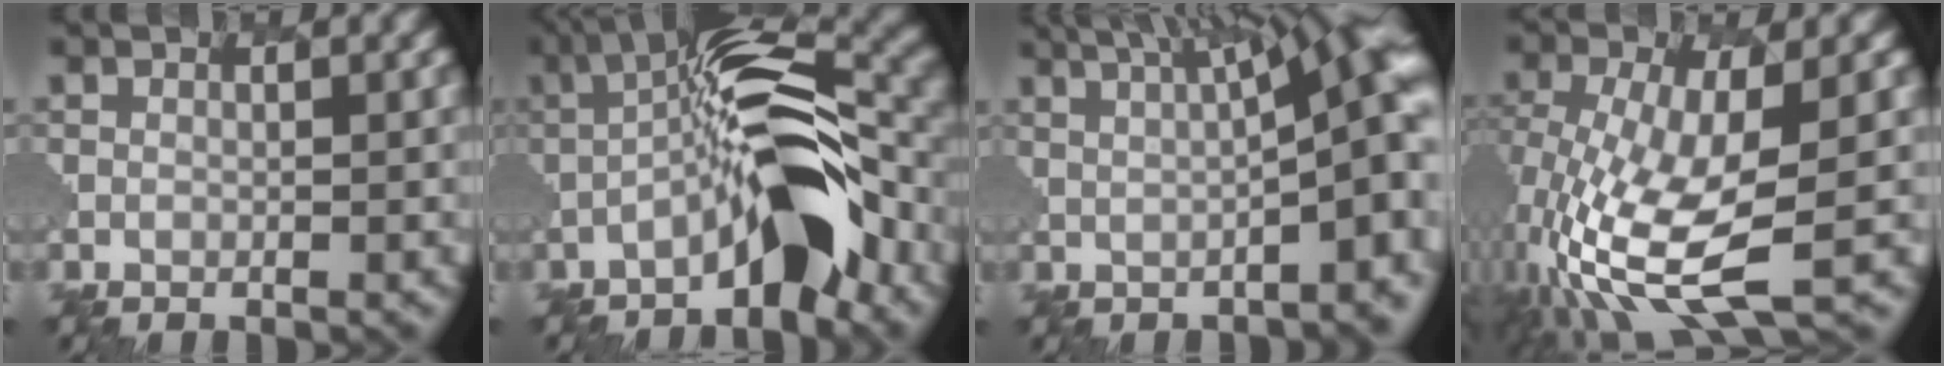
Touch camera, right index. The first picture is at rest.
{"total": 6.3, "force": [-2.8, 1.2, 5.5], "torque": [-0.112, 0.032, -0.085]}
{"total": 9.8, "force": [3.4, 2.1, 8.9], "torque": [-0.094, 0.043, 0.027]}
{"total": 8.3, "force": [-3.1, 2.4, 7.4], "torque": [-0.198, -0.011, -0.066]}